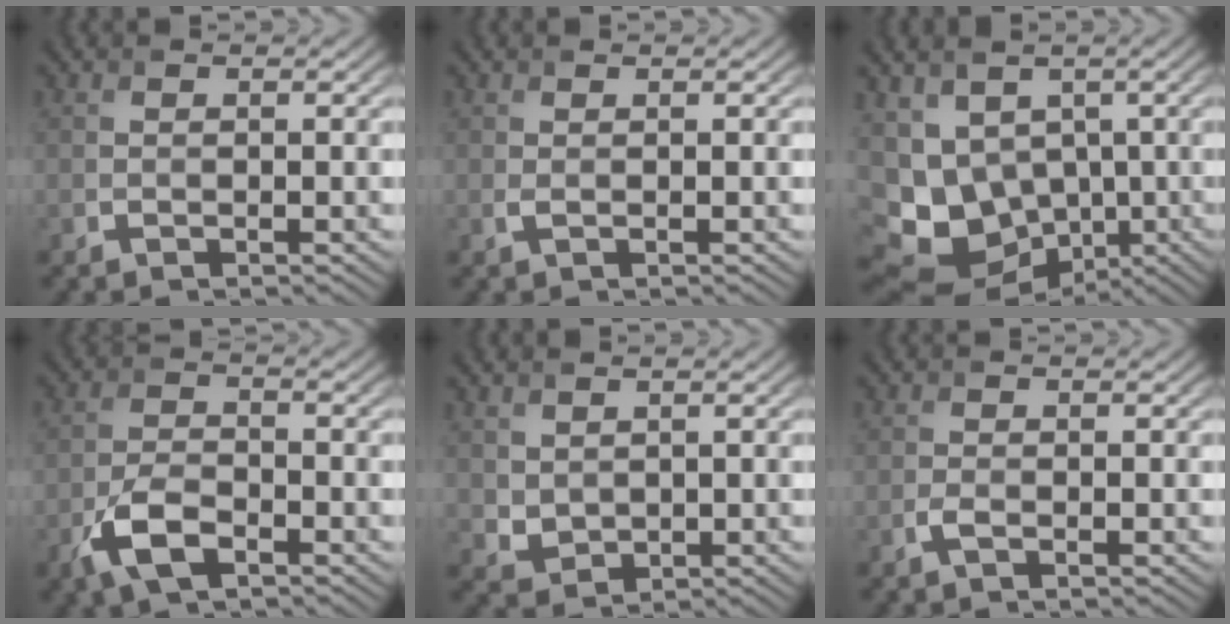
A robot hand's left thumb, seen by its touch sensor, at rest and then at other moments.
{"total": 0.6, "force": [0.2, 0.1, 0.5], "torque": [-0.014, 0.001, 0.004]}
{"total": 11.0, "force": [-0.9, 9.0, 6.2], "torque": [-0.149, -0.020, -0.001]}
{"total": 5.7, "force": [-3.1, 2.6, 4.0], "torque": [-0.088, -0.005, -0.068]}
{"total": 2.5, "force": [1.3, 1.9, 1.0], "torque": [-0.031, -0.007, 0.030]}
{"total": 1.1, "force": [-0.6, 0.3, 0.8], "torque": [-0.021, 0.000, -0.012]}